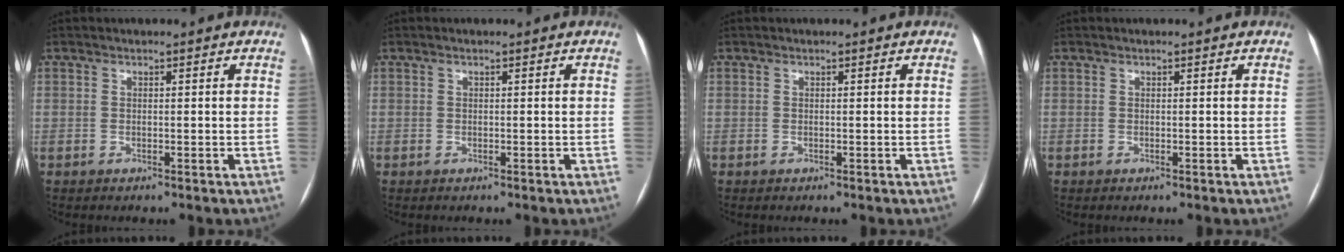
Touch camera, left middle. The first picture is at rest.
{"total": 0.0}
{"total": 0.0}
{"total": 0.0}